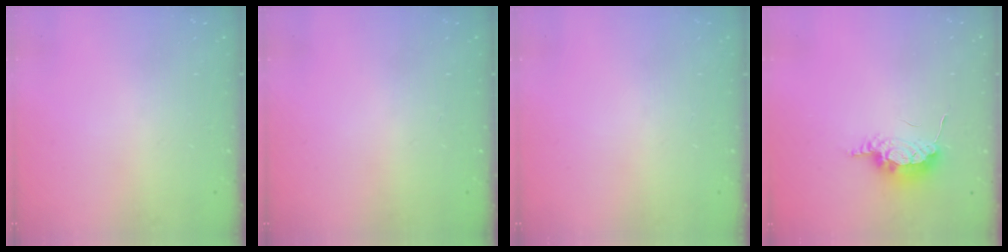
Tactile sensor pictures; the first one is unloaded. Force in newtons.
{"total": 1.2, "press": 1.2, "slide": 0.2}
{"total": 0.0}
{"total": 7.8, "press": 7.6, "slide": 1.8}